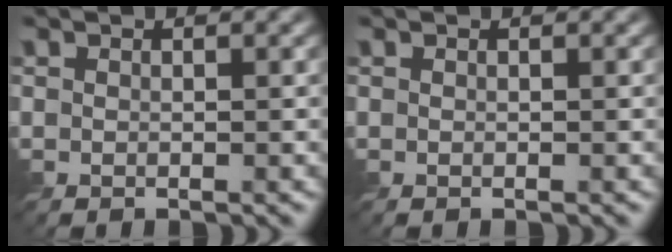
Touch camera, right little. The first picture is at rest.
{"total": 0.0}